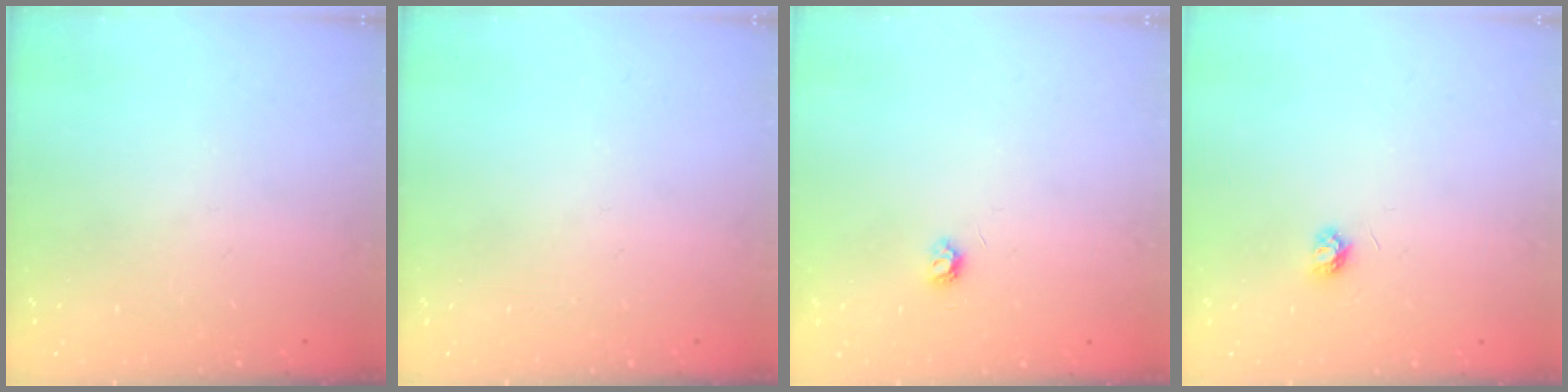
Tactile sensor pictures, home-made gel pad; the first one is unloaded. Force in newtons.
{"total": 0.0}
{"total": 3.7, "press": 3.7, "slide": 0.4}
{"total": 3.5, "press": 3.4, "slide": 0.3}